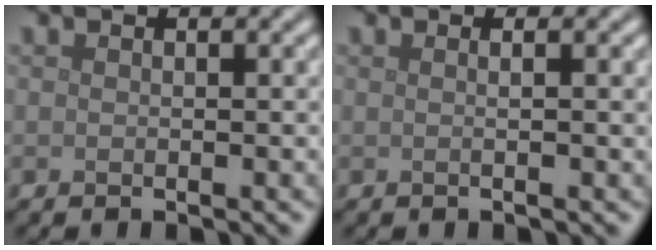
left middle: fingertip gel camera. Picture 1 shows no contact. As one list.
[{"total": 1.8, "force": [0.4, 0.7, 1.6], "torque": [-0.013, -0.002, -0.010]}]